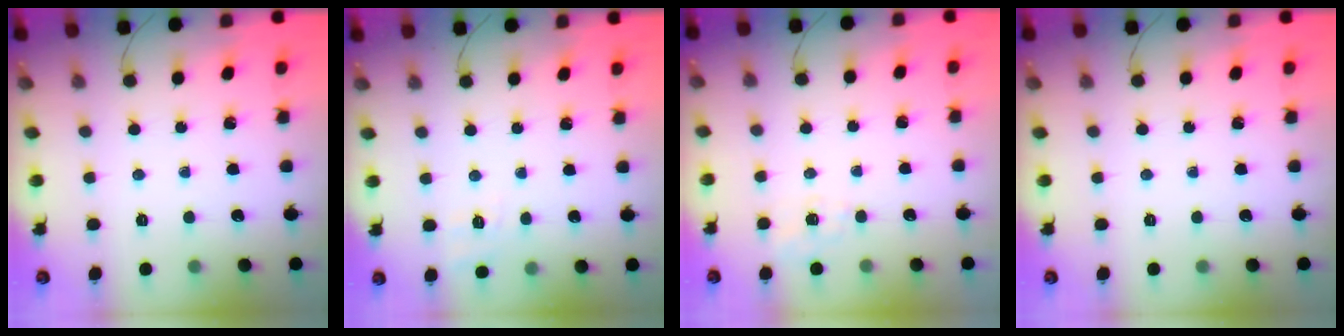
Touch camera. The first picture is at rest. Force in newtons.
{"total": 5.7, "press": 5.1, "slide": 2.5}
{"total": 4.5, "press": 4.1, "slide": 1.8}
{"total": 0.0}